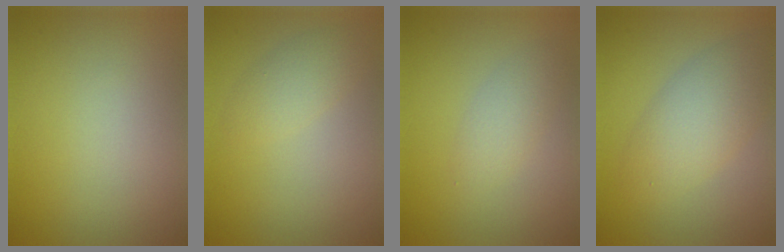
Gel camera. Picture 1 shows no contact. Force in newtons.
{"total": 2.0, "press": 2.0, "slide": 0.2}
{"total": 1.9, "press": 1.9, "slide": 0.1}
{"total": 4.6, "press": 4.6, "slide": 0.2}